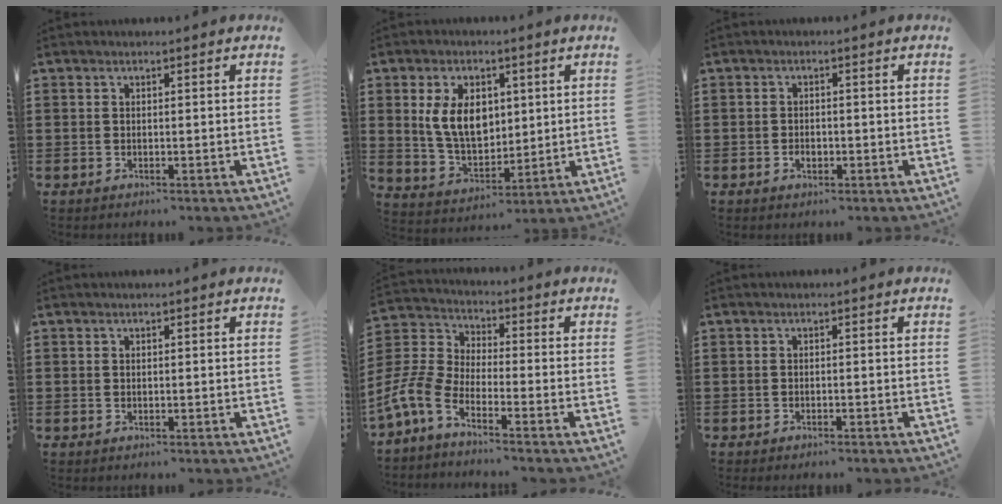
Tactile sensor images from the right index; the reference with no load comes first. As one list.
[{"total": 8.7, "force": [2.0, 5.5, 6.4], "torque": [-0.143, 0.009, 0.033]}, {"total": 1.4, "force": [-0.4, 1.0, 1.0], "torque": [-0.020, 0.001, -0.008]}, {"total": 0.0}, {"total": 5.9, "force": [-4.7, 1.7, 3.0], "torque": [-0.108, -0.020, -0.104]}, {"total": 0.5, "force": [-0.5, -0.1, 0.2], "torque": [-0.004, -0.003, -0.009]}]